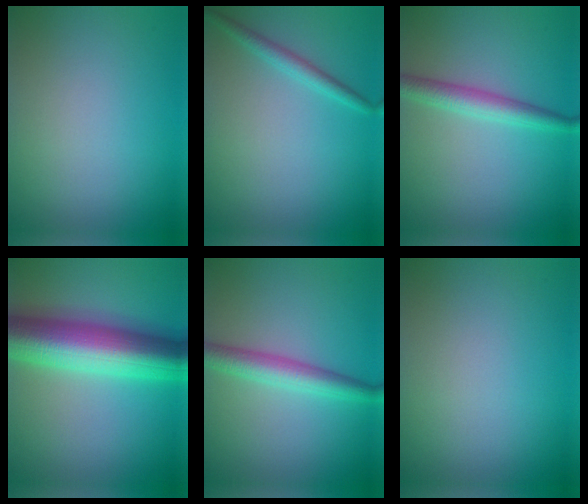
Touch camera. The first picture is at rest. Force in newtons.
{"total": 1.7, "press": 1.7, "slide": 0.1}
{"total": 2.9, "press": 2.9, "slide": 0.0}
{"total": 11.8, "press": 11.8, "slide": 0.1}
{"total": 3.5, "press": 3.5, "slide": 0.0}
{"total": 0.0}